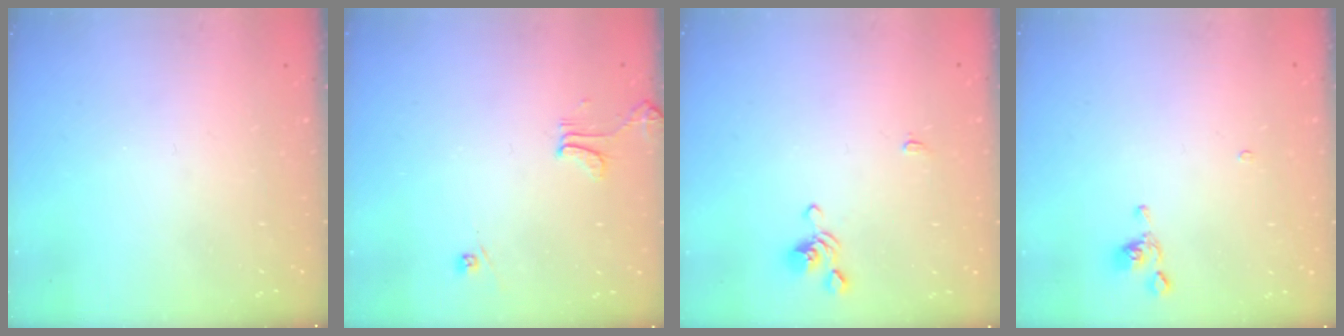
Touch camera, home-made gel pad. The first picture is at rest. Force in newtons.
{"total": 0.6, "press": 0.5, "slide": 0.4}
{"total": 1.0, "press": 0.9, "slide": 0.5}
{"total": 1.1, "press": 1.1, "slide": 0.3}